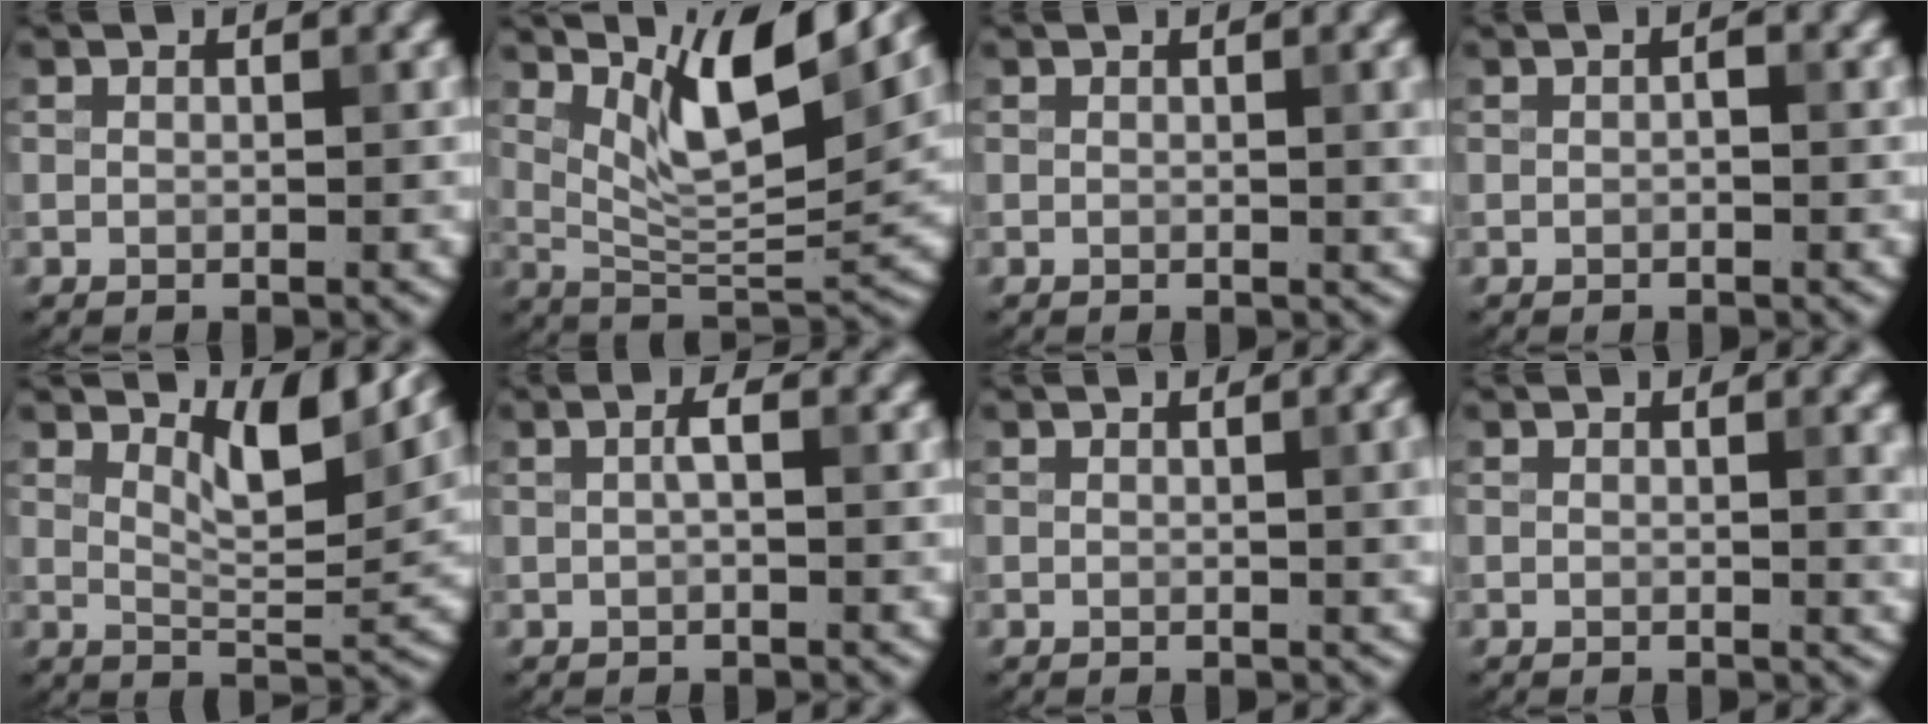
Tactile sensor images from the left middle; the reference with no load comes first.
{"total": 9.4, "force": [5.2, 2.1, 7.5], "torque": [-0.124, -0.005, 0.096]}
{"total": 2.5, "force": [0.4, 0.8, 2.4], "torque": [-0.024, 0.003, 0.001]}
{"total": 0.6, "force": [-0.1, 0.2, 0.5], "torque": [-0.011, 0.002, -0.001]}
{"total": 5.1, "force": [3.5, 1.2, 3.6], "torque": [-0.064, -0.006, 0.056]}
{"total": 1.1, "force": [0.1, 0.2, 1.1], "torque": [-0.024, 0.004, 0.002]}
{"total": 3.2, "force": [0.3, 1.1, 3.0], "torque": [-0.029, 0.006, 0.001]}
{"total": 1.6, "force": [0.3, 0.5, 1.4], "torque": [-0.012, 0.000, 0.001]}